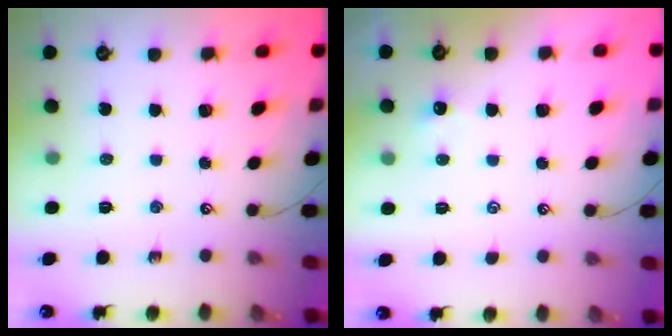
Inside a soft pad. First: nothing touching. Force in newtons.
{"total": 1.0, "press": 0.9, "slide": 0.4}